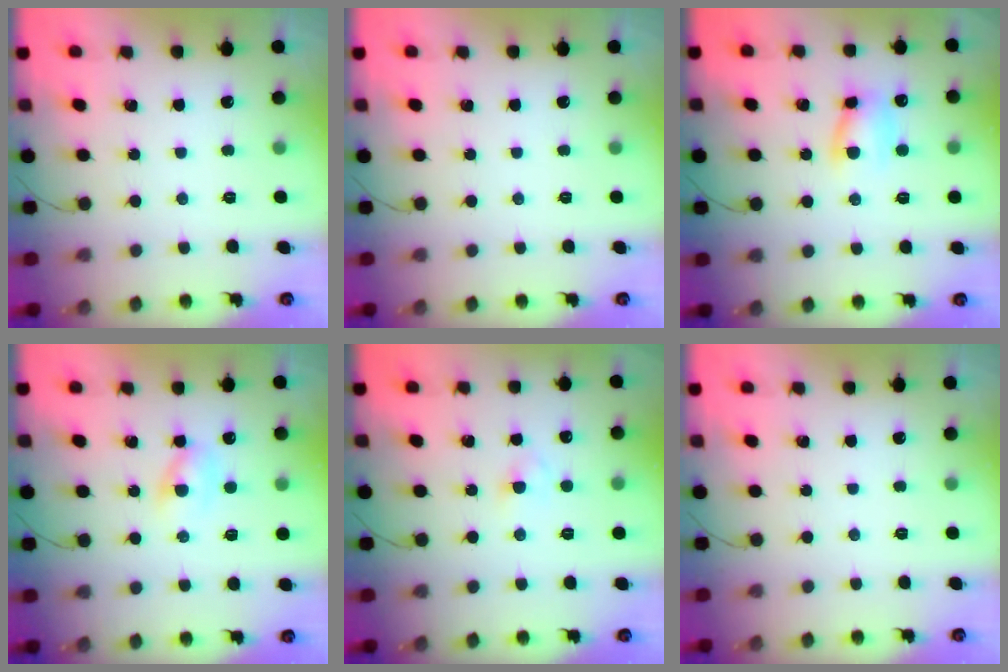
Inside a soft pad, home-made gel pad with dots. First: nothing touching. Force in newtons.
{"total": 0.0}
{"total": 7.6, "press": 7.6, "slide": 0.5}
{"total": 2.6, "press": 2.4, "slide": 1.0}
{"total": 2.3, "press": 2.1, "slide": 1.0}
{"total": 0.0}